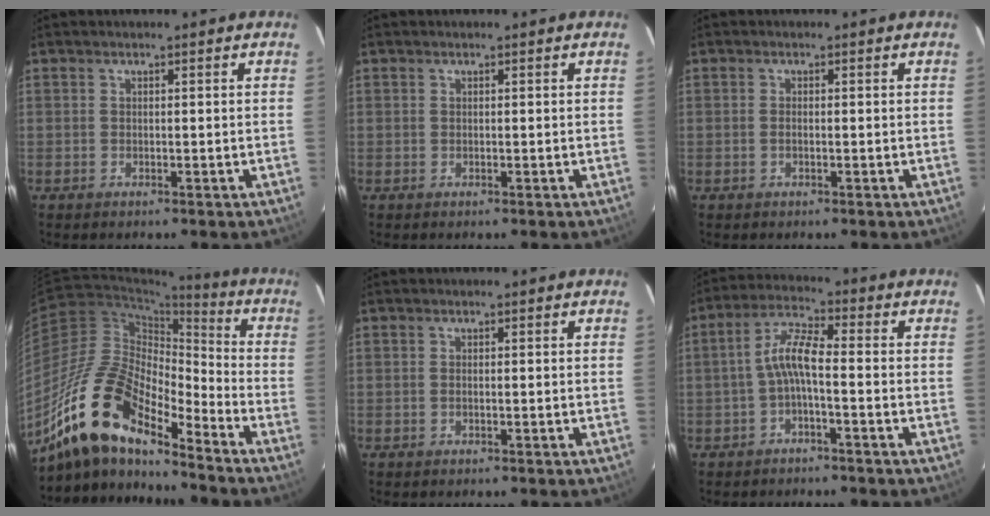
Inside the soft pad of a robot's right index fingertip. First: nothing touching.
{"total": 0.0}
{"total": 0.6, "force": [-0.3, 0.2, 0.5], "torque": [-0.012, 0.001, -0.006]}
{"total": 18.1, "force": [-13.8, 5.5, 10.4], "torque": [-0.188, -0.008, -0.275]}
{"total": 0.0}
{"total": 5.5, "force": [-1.9, 1.0, 5.1], "torque": [-0.116, 0.017, -0.036]}